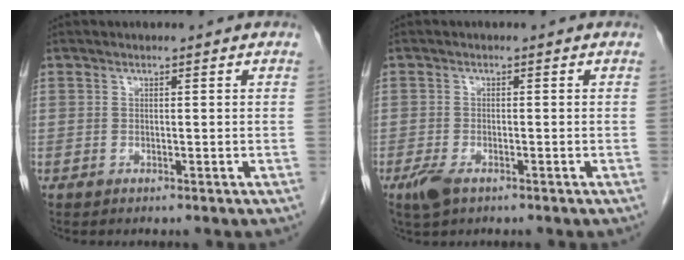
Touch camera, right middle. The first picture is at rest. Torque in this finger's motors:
{"motor_torque": [0.48, -0.21, 0.07, 0.03]}